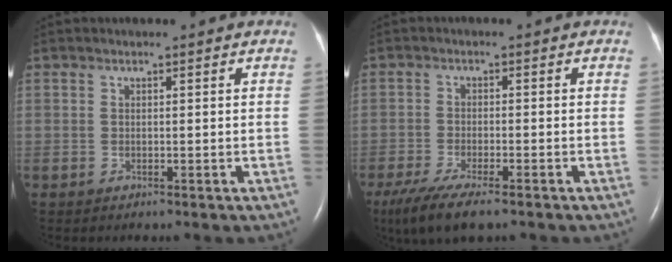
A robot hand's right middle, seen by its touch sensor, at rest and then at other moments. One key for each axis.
{"total": 8.9, "fx": -6.3, "fy": 1.9, "fz": 6.0, "tx": -0.104, "ty": -0.021, "tz": -0.102}